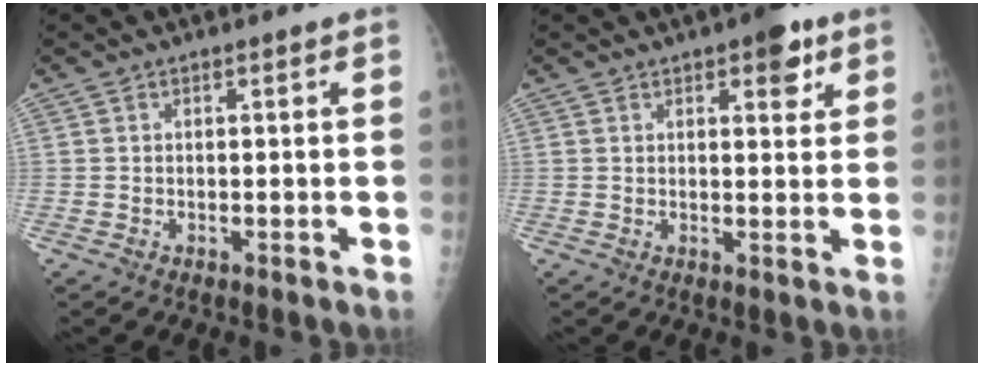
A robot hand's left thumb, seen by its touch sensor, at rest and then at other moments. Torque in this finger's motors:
{"motor_torque": [0.94, 0.86, 0.51, -0.36, 0.18]}